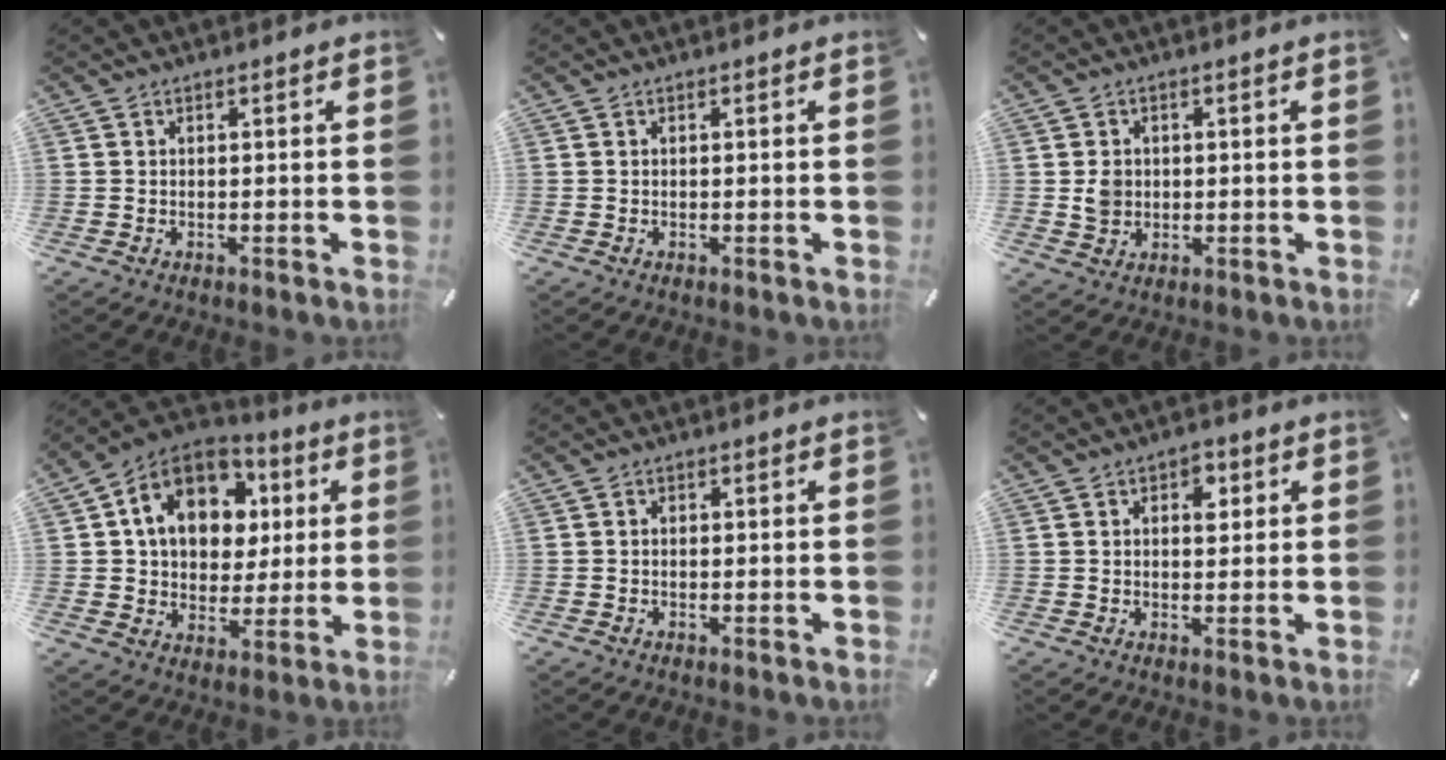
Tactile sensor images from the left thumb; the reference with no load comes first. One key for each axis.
{"total": 0.0}
{"total": 3.8, "fx": 0.2, "fy": 3.5, "fz": 1.5, "tx": -0.021, "ty": -0.002, "tz": -0.001}
{"total": 14.7, "fx": 5.0, "fy": 11.7, "fz": 7.3, "tx": -0.141, "ty": -0.008, "tz": 0.096}
{"total": 0.6, "fx": -0.1, "fy": 0.5, "fz": 0.3, "tx": -0.006, "ty": 0.003, "tz": -0.003}
{"total": 4.2, "fx": 1.4, "fy": 2.8, "fz": 2.8, "tx": -0.021, "ty": -0.007, "tz": 0.013}